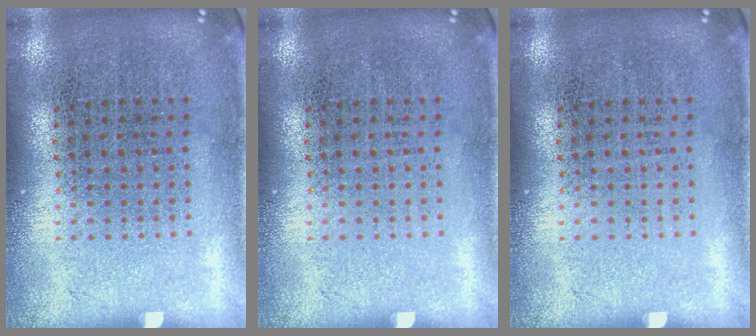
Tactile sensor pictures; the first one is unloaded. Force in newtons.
{"total": 0.0}
{"total": 0.0}